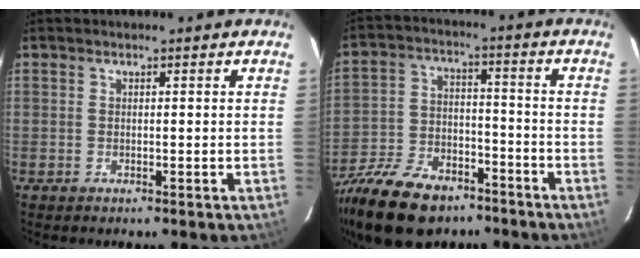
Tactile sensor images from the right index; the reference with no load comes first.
{"total": 21.5, "force": [-15.4, 10.5, 10.7], "torque": [-0.244, -0.014, -0.255]}